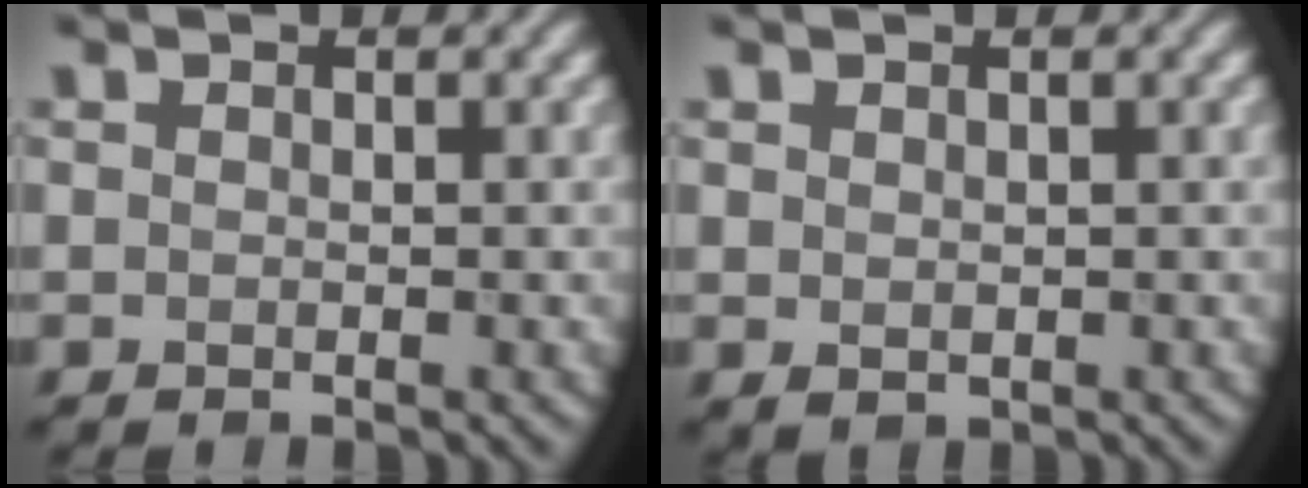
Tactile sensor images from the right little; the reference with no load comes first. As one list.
[{"total": 0.7, "force": [0.4, 0.5, 0.4], "torque": [-0.008, -0.001, 0.011]}]